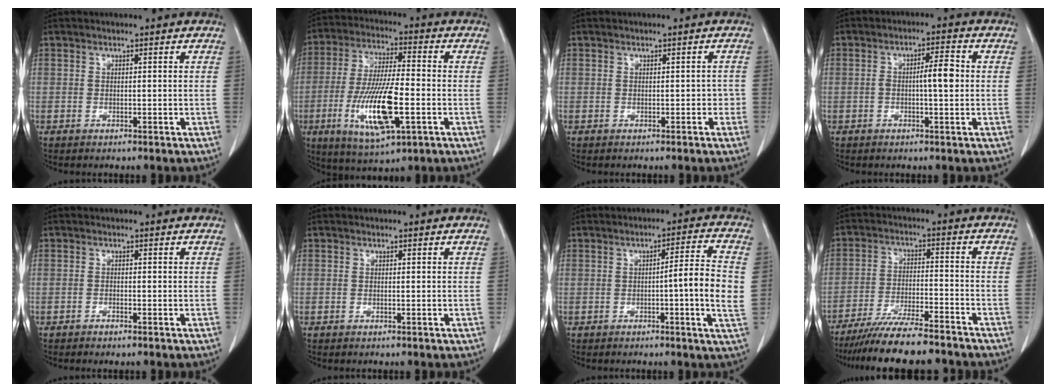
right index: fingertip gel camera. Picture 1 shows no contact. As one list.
[{"total": 14.5, "force": [-4.1, 3.1, 13.5], "torque": [-0.267, -0.016, -0.067]}, {"total": 1.3, "force": [-0.1, 1.0, 0.8], "torque": [-0.005, 0.012, 0.001]}, {"total": 4.6, "force": [0.0, 1.0, 4.5], "torque": [-0.076, 0.012, -0.003]}, {"total": 0.7, "force": [-0.6, 0.2, 0.4], "torque": [-0.011, -0.001, -0.008]}, {"total": 0.0}, {"total": 7.7, "force": [-0.5, -0.4, 7.7], "torque": [-0.100, 0.001, -0.012]}, {"total": 14.5, "force": [-12.9, 1.5, 6.5], "torque": [-0.103, -0.012, -0.203]}]